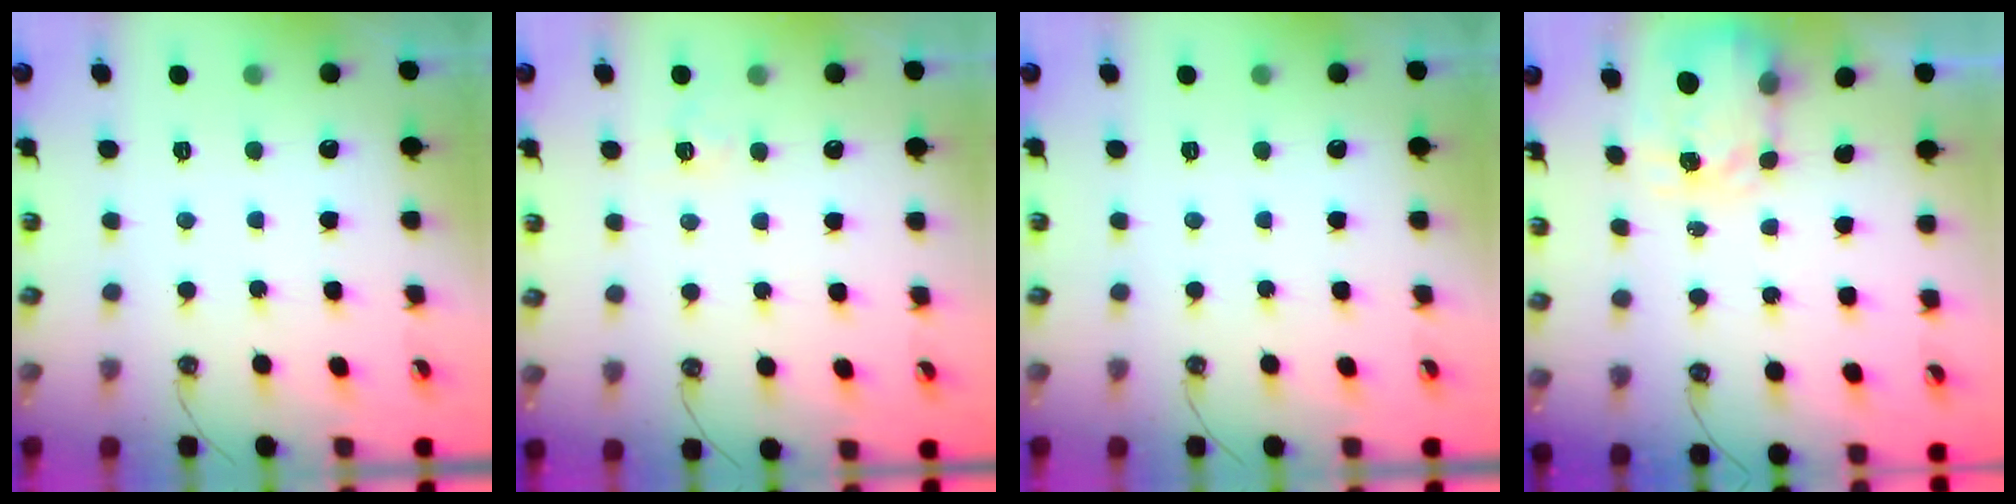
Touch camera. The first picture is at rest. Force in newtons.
{"total": 4.6, "press": 4.6, "slide": 0.4}
{"total": 0.0}
{"total": 3.7, "press": 3.7, "slide": 0.5}